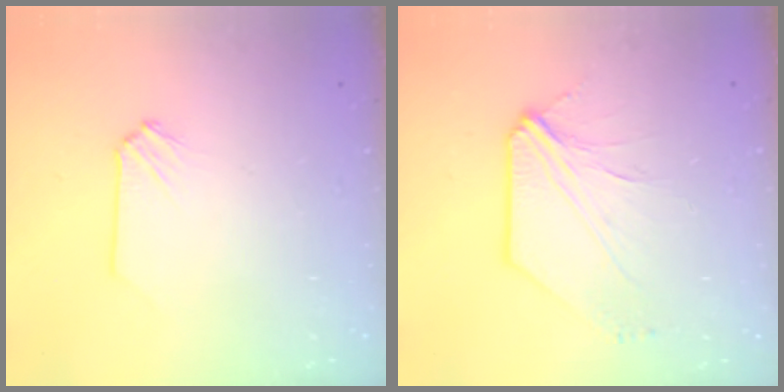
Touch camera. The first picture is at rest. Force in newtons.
{"total": 6.7, "press": 6.6, "slide": 1.2}